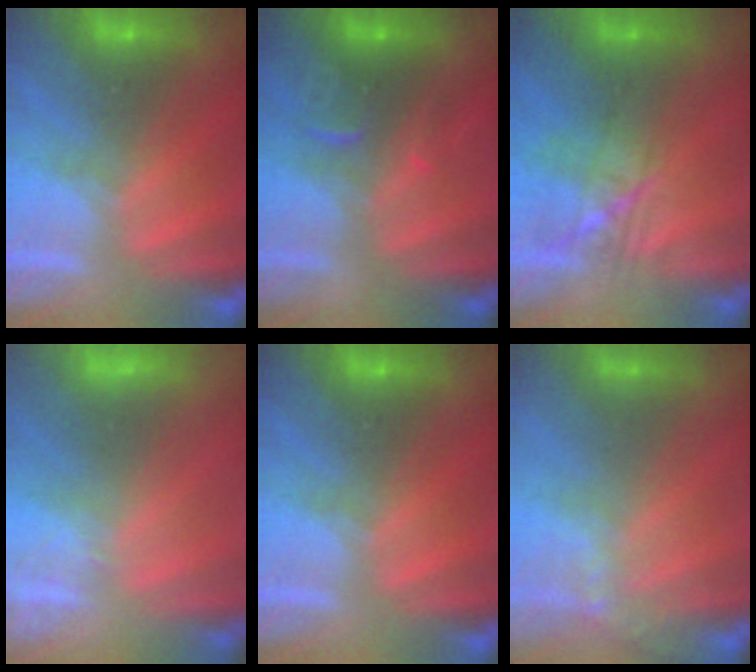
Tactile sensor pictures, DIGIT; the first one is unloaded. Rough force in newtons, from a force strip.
{"total": 3.6}
{"total": 2.3}
{"total": 2.4}
{"total": 0.0}
{"total": 1.4}